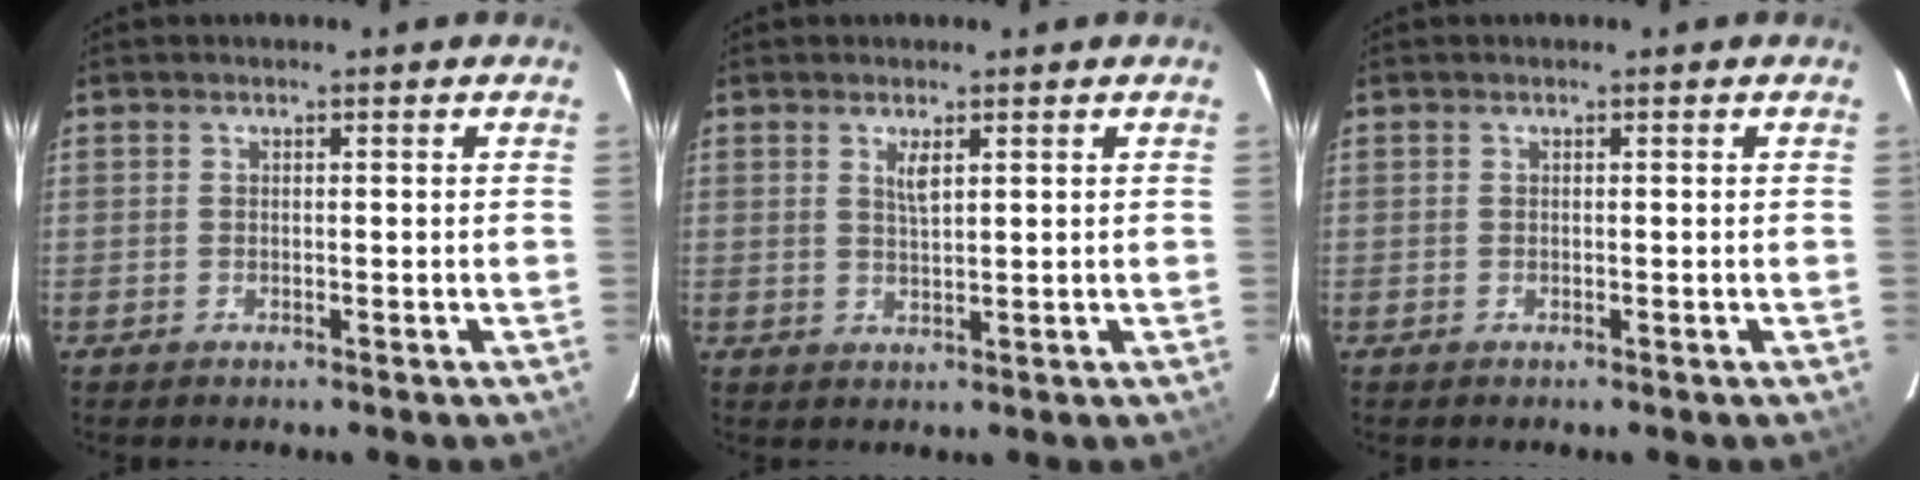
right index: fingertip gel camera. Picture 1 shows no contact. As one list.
[{"total": 2.4, "force": [1.2, 0.7, 2.0], "torque": [-0.036, -0.002, 0.022]}, {"total": 0.0}]